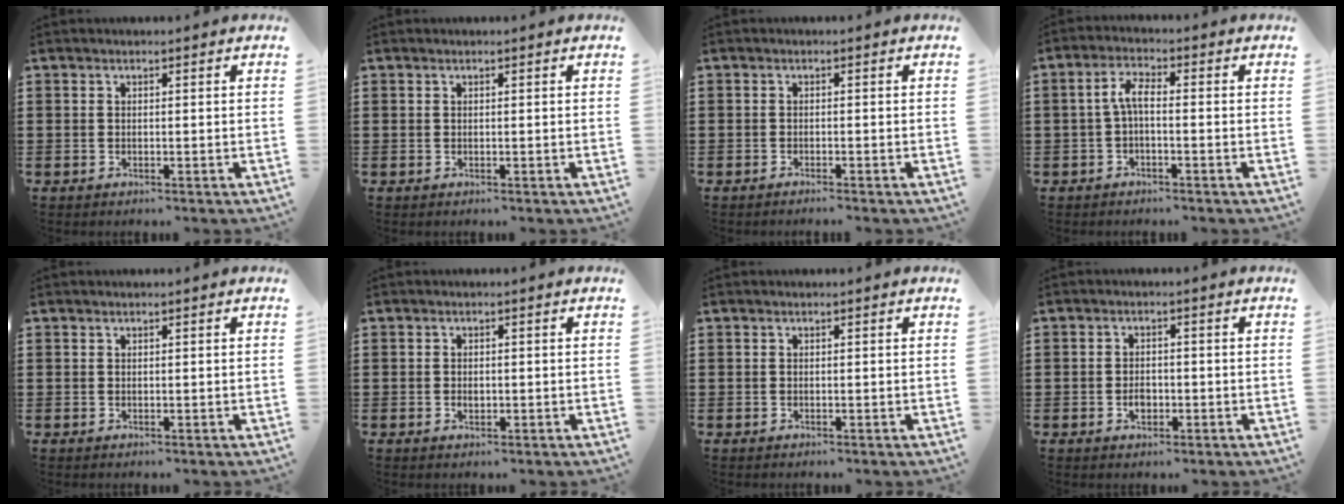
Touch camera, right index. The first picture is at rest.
{"total": 0.0}
{"total": 0.8, "force": [-0.7, -0.1, 0.2], "torque": [-0.005, -0.002, -0.014]}
{"total": 3.9, "force": [-0.6, 1.2, 3.6], "torque": [-0.090, 0.001, -0.021]}
{"total": 0.0}
{"total": 1.0, "force": [-0.1, 0.7, 0.7], "torque": [-0.015, 0.002, -0.003]}
{"total": 0.0}
{"total": 2.2, "force": [-0.7, 1.4, 1.6], "torque": [-0.032, 0.000, -0.012]}